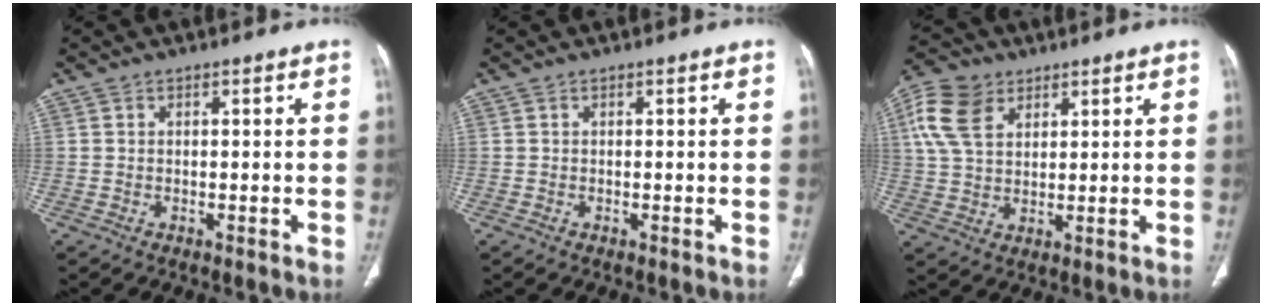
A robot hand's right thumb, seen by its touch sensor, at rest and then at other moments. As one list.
[{"total": 0.0}, {"total": 10.7, "force": [4.6, 7.2, 6.4], "torque": [-0.117, 0.000, 0.087]}]